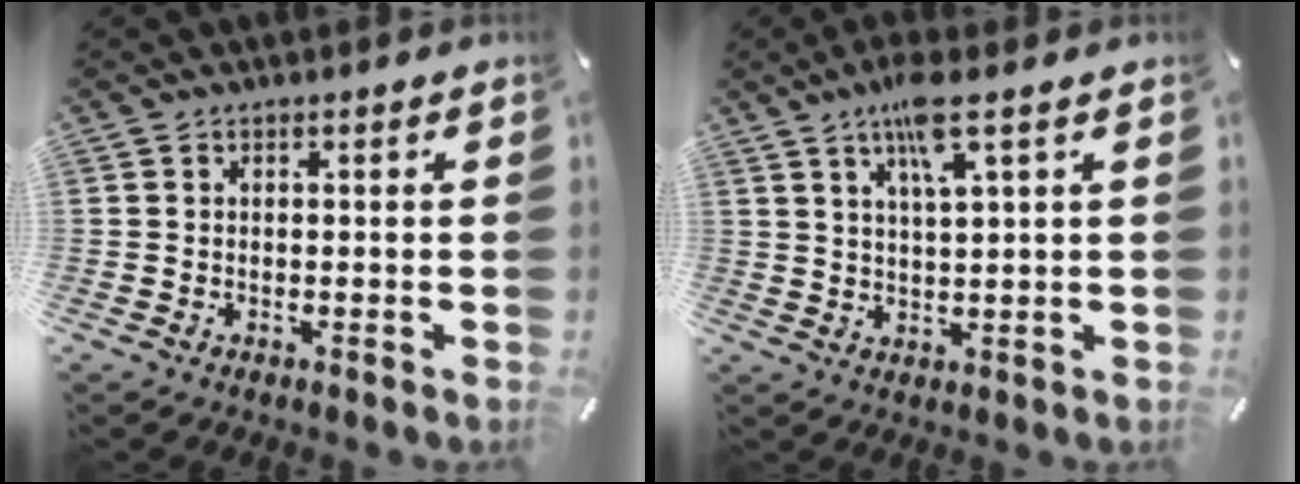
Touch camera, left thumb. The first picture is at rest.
{"total": 7.8, "force": [4.6, 1.1, 6.2], "torque": [-0.124, -0.002, 0.077]}